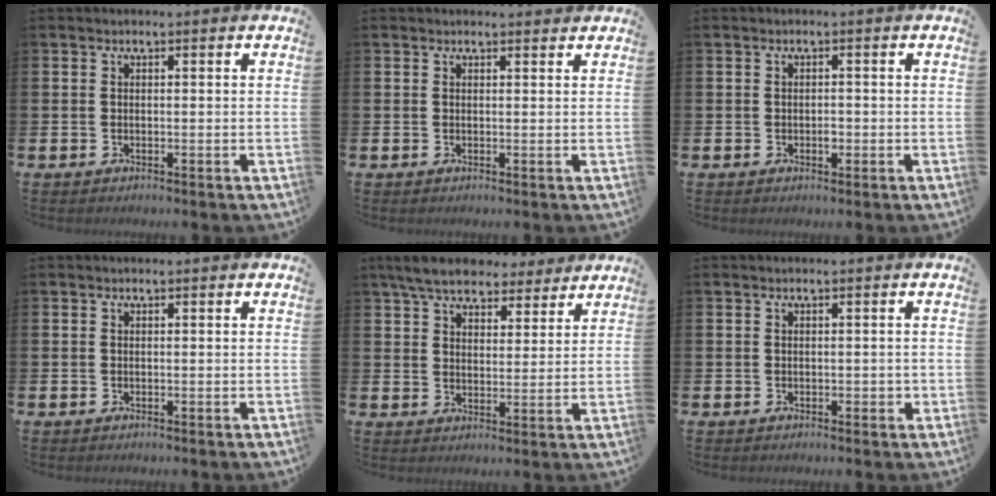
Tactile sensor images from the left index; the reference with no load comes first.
{"total": 0.7, "force": [0.6, 0.2, 0.1], "torque": [0.013, -0.004, 0.008]}
{"total": 1.1, "force": [-0.2, 0.7, 0.9], "torque": [-0.009, -0.002, -0.005]}
{"total": 0.0}
{"total": 7.2, "force": [6.5, 2.4, 1.9], "torque": [-0.064, -0.021, 0.120]}
{"total": 0.8, "force": [-0.1, 0.5, 0.6], "torque": [-0.011, 0.004, -0.004]}